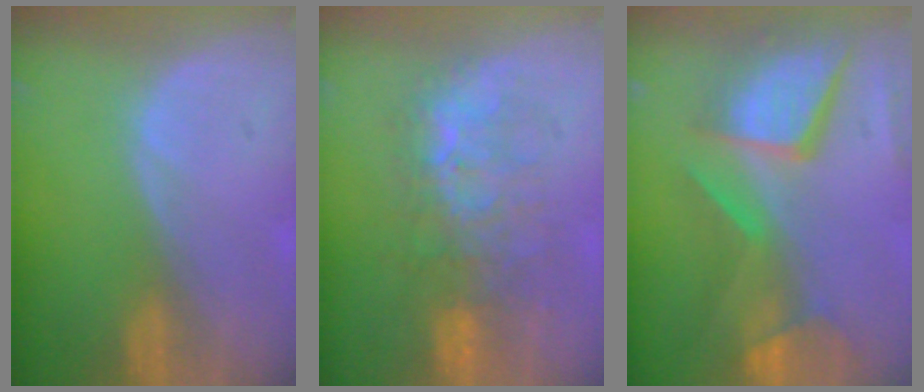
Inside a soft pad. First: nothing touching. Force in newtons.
{"total": 8.4, "press": 8.1, "slide": 2.2}
{"total": 12.4, "press": 10.2, "slide": 7.1}